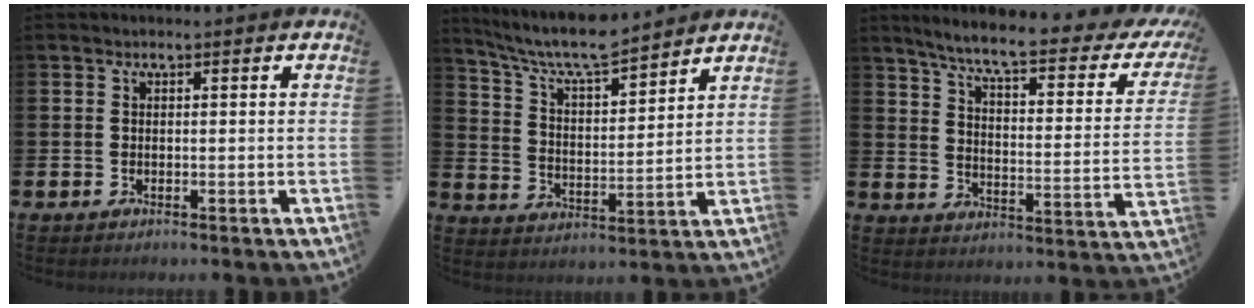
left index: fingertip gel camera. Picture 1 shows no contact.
{"total": 7.8, "force": [7.3, 1.1, 2.7], "torque": [-0.087, -0.044, 0.128]}
{"total": 6.9, "force": [5.6, 1.0, 4.0], "torque": [-0.094, -0.044, 0.084]}